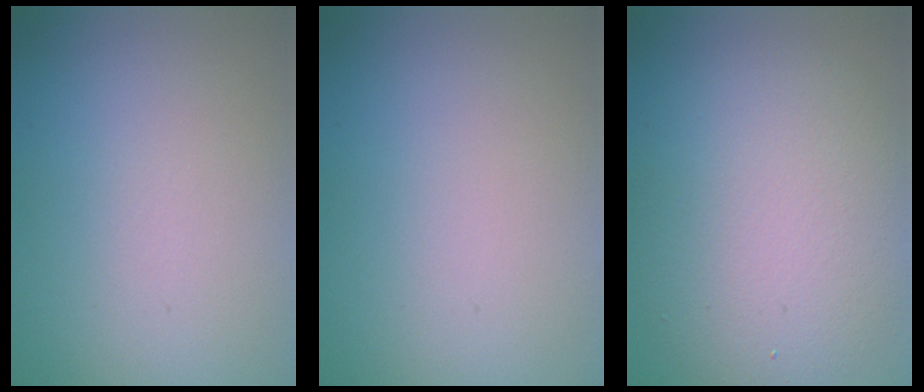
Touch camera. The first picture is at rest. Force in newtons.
{"total": 0.0}
{"total": 7.3, "press": 7.2, "slide": 0.8}